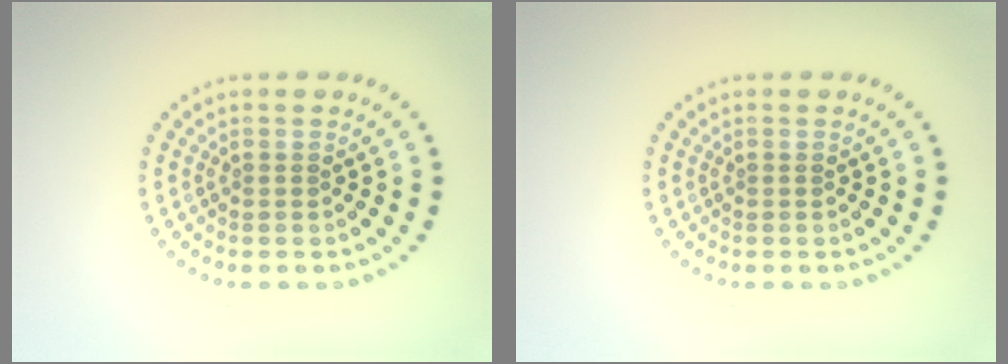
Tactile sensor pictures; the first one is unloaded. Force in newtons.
{"total": 0.0}